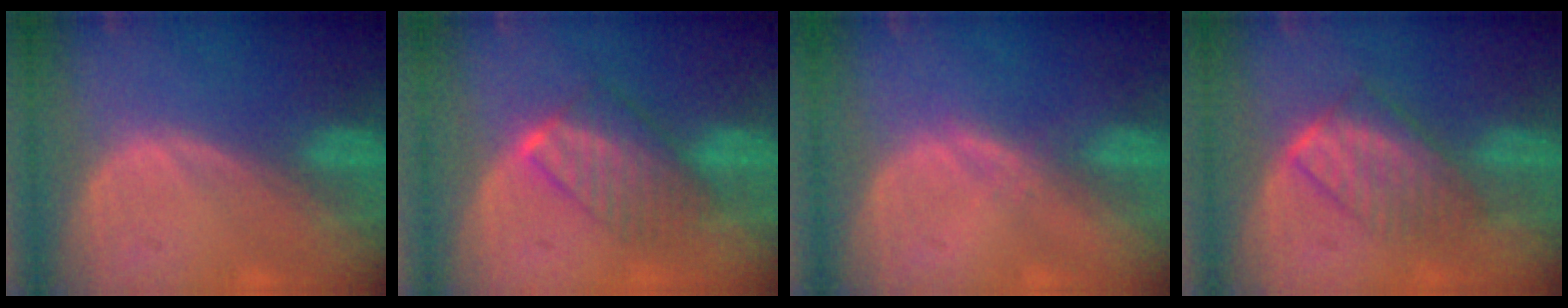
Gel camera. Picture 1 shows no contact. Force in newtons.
{"total": 6.4, "press": 6.4, "slide": 0.8}
{"total": 1.1, "press": 1.1, "slide": 0.1}
{"total": 6.3, "press": 6.1, "slide": 1.2}